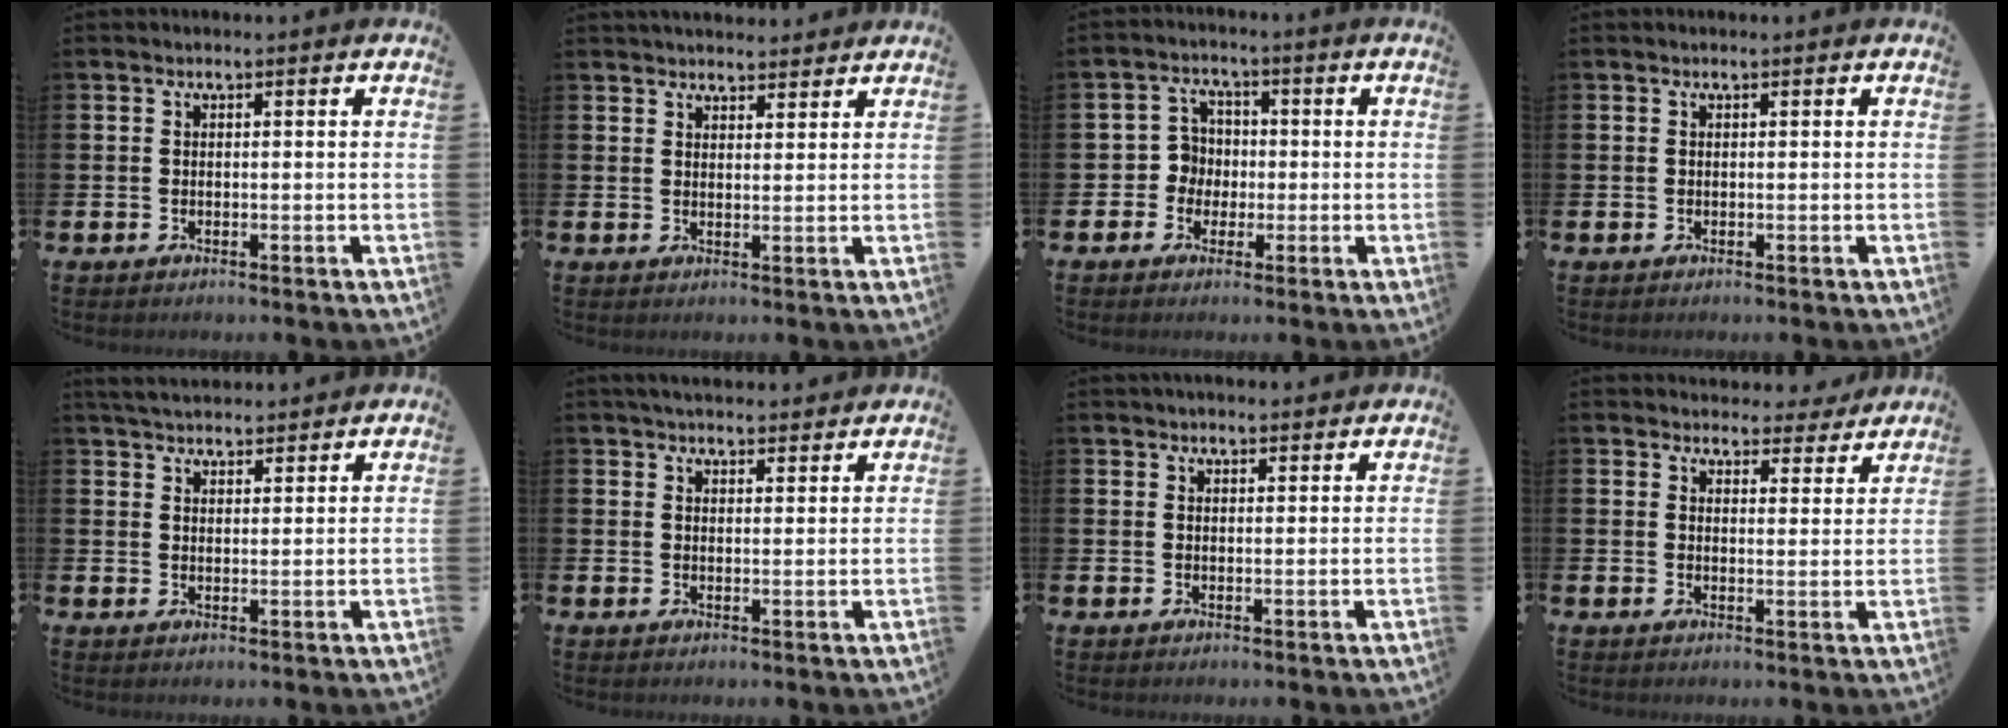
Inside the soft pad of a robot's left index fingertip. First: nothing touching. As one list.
[{"total": 3.3, "force": [3.2, 0.8, 0.0], "torque": [0.004, -0.016, 0.058]}, {"total": 4.2, "force": [-0.3, 4.0, 1.0], "torque": [-0.036, 0.007, -0.011]}, {"total": 0.0}, {"total": 4.0, "force": [3.9, 0.7, 0.3], "torque": [-0.019, -0.016, 0.074]}, {"total": 3.7, "force": [3.6, 0.7, 0.4], "torque": [-0.017, -0.011, 0.066]}, {"total": 2.2, "force": [2.2, 0.5, 0.2], "torque": [0.001, -0.008, 0.038]}, {"total": 4.1, "force": [4.0, 1.1, 0.2], "torque": [-0.008, -0.023, 0.071]}]